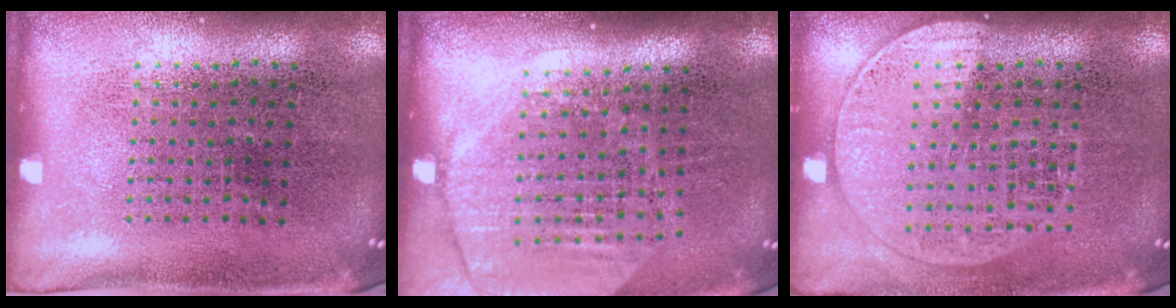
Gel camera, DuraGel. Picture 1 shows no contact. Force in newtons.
{"total": 2.0, "press": 1.8, "slide": 1.0}
{"total": 1.5, "press": 1.3, "slide": 0.7}